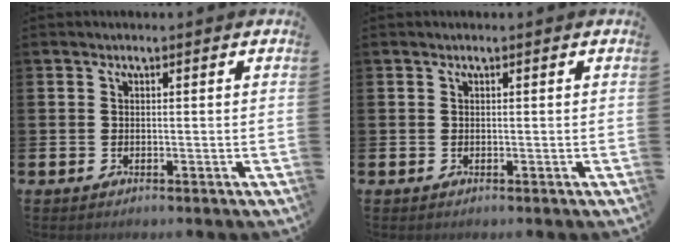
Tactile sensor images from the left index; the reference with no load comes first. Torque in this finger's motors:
{"motor_torque": [-0.05, -0.04, 0.05, 0.02]}